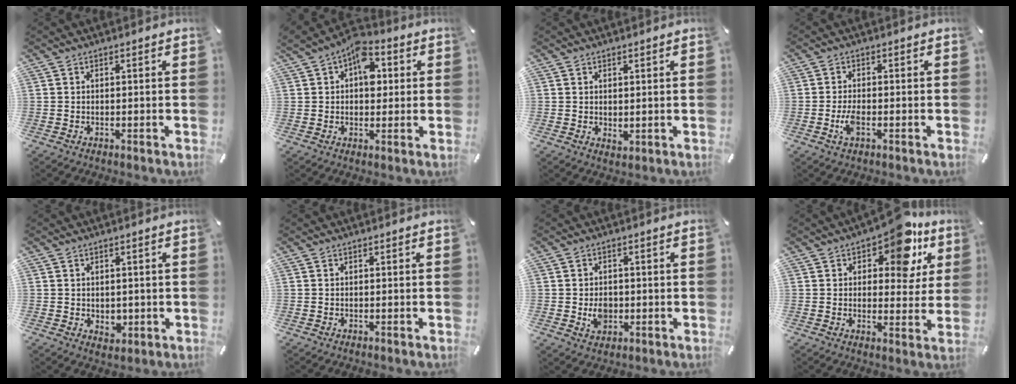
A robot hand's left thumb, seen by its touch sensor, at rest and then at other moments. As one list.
[{"total": 8.9, "force": [2.4, 6.1, 6.0], "torque": [-0.073, -0.003, 0.037]}, {"total": 1.2, "force": [0.6, 0.9, 0.6], "torque": [-0.012, 0.001, 0.011]}, {"total": 3.5, "force": [-1.2, 1.5, 3.0], "torque": [-0.071, -0.001, -0.026]}, {"total": 3.0, "force": [0.0, 2.6, 1.4], "torque": [-0.009, -0.003, -0.001]}, {"total": 0.0}, {"total": 5.0, "force": [-0.7, 4.1, 2.7], "torque": [-0.038, -0.002, -0.012]}, {"total": 12.5, "force": [7.9, 6.2, 7.5], "torque": [-0.089, -0.050, 0.132]}]